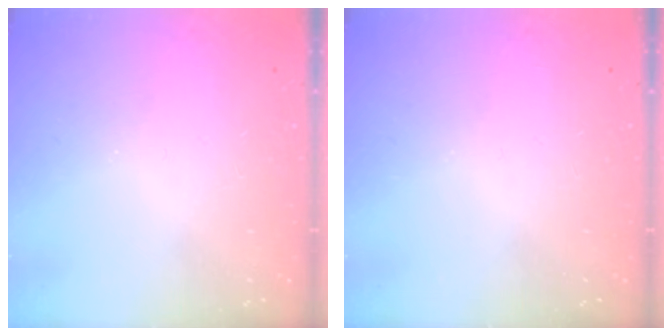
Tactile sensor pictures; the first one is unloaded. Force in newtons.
{"total": 0.0}